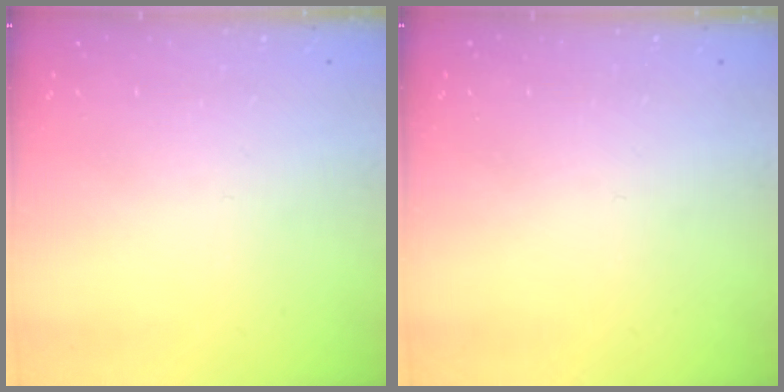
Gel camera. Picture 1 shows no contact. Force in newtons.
{"total": 0.0}